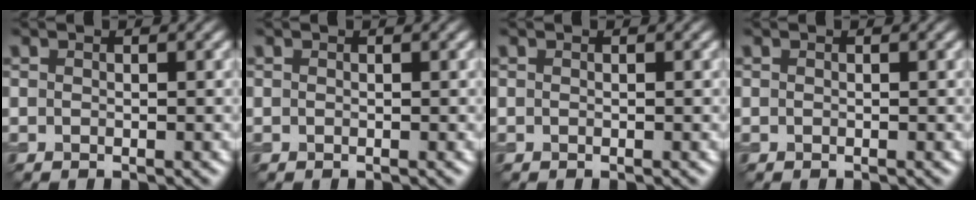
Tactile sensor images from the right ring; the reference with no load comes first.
{"total": 0.0}
{"total": 0.0}
{"total": 0.0}